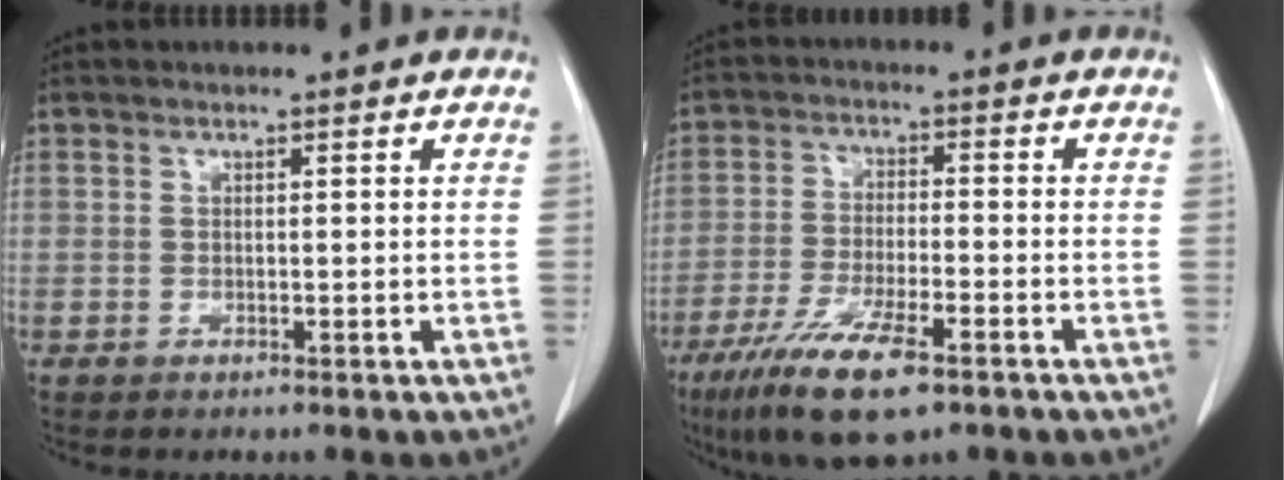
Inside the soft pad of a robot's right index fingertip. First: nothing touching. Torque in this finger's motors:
{"motor_torque": [1.15, -0.99, 0.81, 0.21]}